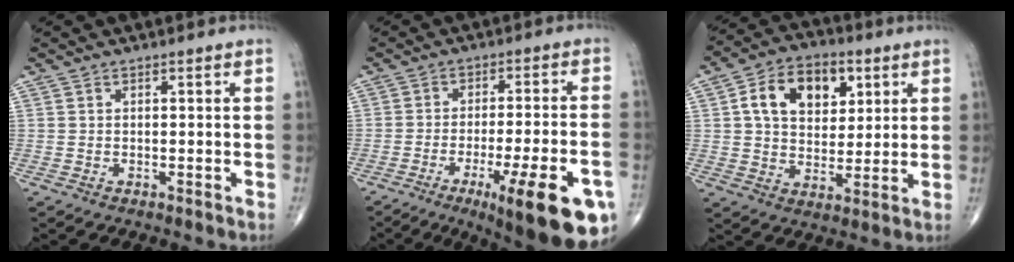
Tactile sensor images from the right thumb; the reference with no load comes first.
{"total": 20.6, "force": [-9.6, 4.6, 17.6], "torque": [-0.194, 0.022, -0.130]}
{"total": 13.8, "force": [4.5, 9.2, 9.3], "torque": [-0.120, -0.002, 0.072]}